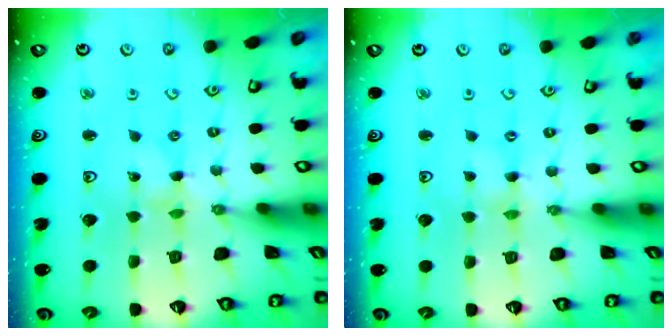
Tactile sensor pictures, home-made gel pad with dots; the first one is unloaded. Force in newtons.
{"total": 0.0}